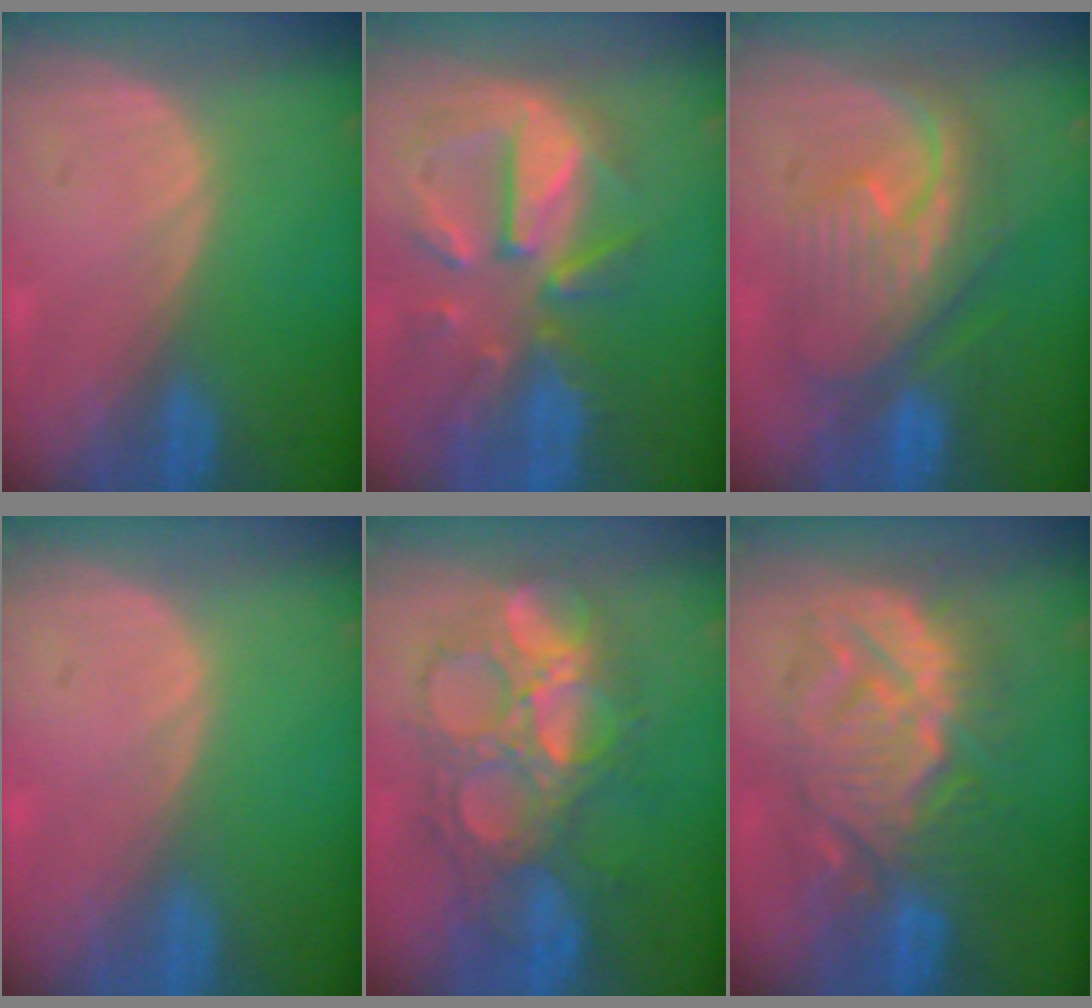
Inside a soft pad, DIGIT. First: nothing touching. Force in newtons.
{"total": 11.1, "press": 9.8, "slide": 5.4}
{"total": 9.7, "press": 9.7, "slide": 0.8}
{"total": 0.0}
{"total": 10.6, "press": 10.5, "slide": 0.7}
{"total": 11.5, "press": 11.5, "slide": 1.0}